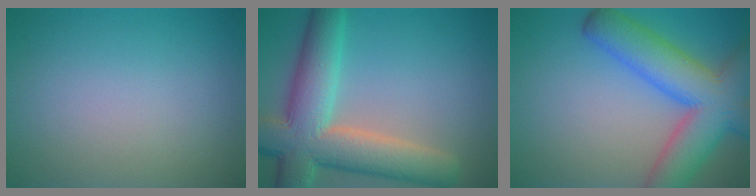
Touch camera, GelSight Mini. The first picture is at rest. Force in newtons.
{"total": 10.2, "press": 10.1, "slide": 0.9}
{"total": 9.6, "press": 9.6, "slide": 0.7}